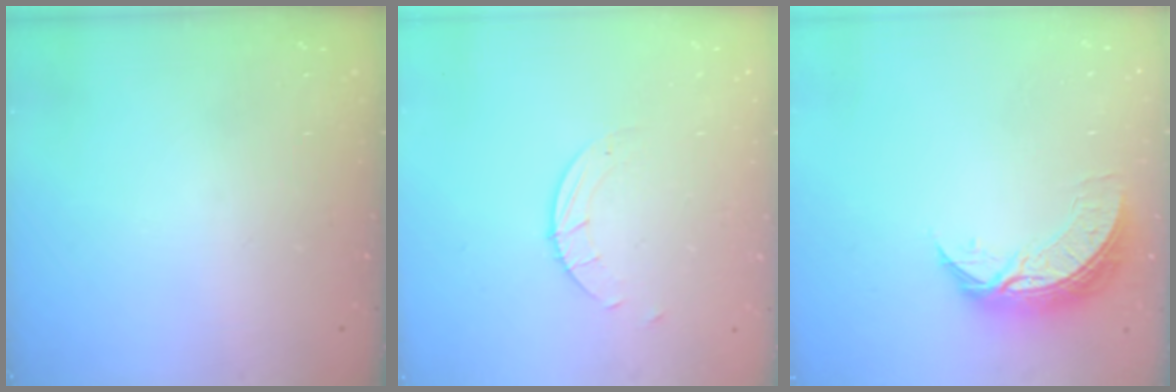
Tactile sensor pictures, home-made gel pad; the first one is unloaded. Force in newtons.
{"total": 2.7, "press": 2.7, "slide": 0.3}
{"total": 8.0, "press": 8.0, "slide": 0.7}